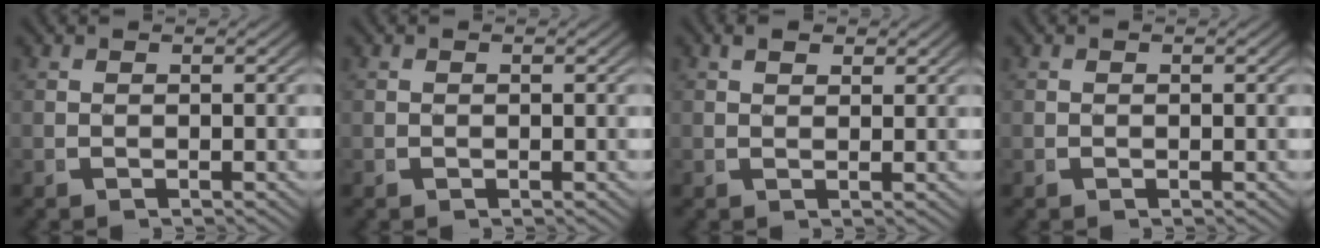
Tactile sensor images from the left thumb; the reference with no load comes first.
{"total": 0.0}
{"total": 1.7, "force": [1.3, 0.7, 0.8], "torque": [-0.009, -0.003, 0.024]}
{"total": 0.0}